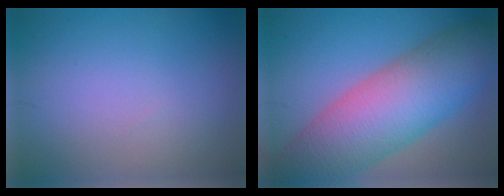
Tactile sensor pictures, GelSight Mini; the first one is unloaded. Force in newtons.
{"total": 11.3, "press": 11.3, "slide": 0.5}